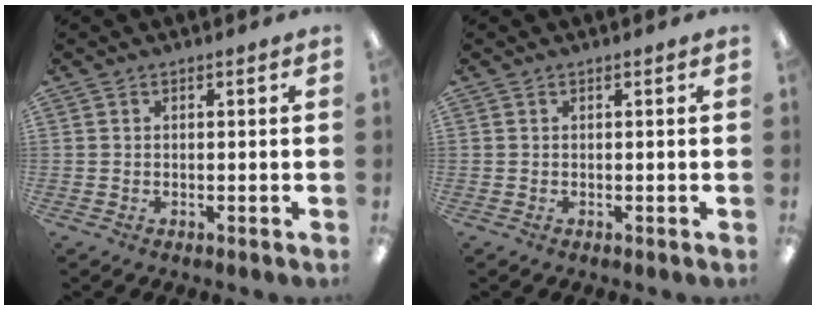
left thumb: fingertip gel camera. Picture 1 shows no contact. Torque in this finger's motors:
{"motor_torque": [-0.01, 0.01, 0.00, 0.00, 0.00]}